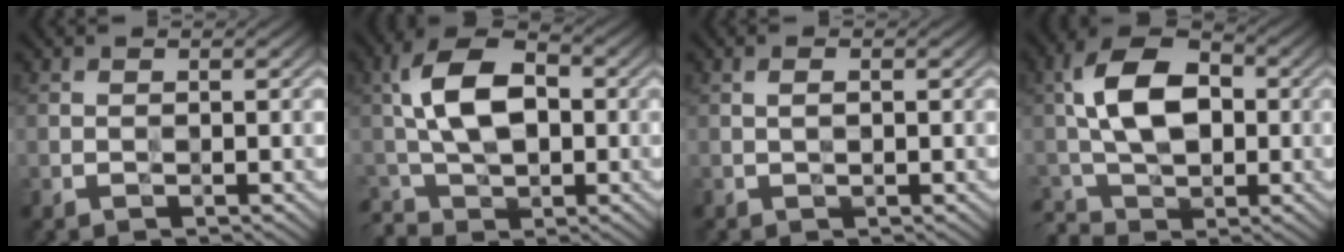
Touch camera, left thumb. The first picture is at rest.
{"total": 8.4, "force": [-0.5, 5.0, 6.8], "torque": [-0.148, 0.010, -0.016]}
{"total": 1.1, "force": [0.0, 0.3, 1.0], "torque": [-0.021, 0.003, 0.000]}
{"total": 9.4, "force": [-0.5, 5.8, 7.3], "torque": [-0.156, 0.012, -0.017]}